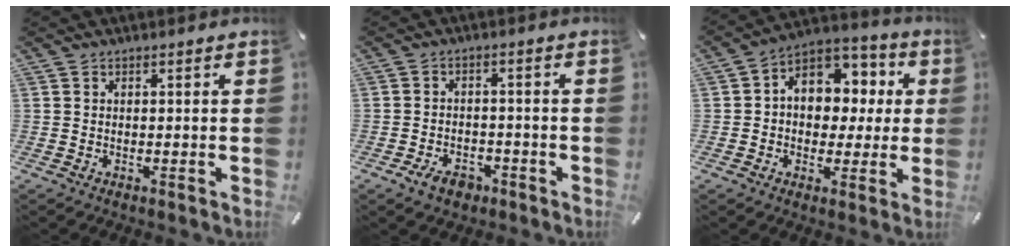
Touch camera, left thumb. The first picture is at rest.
{"total": 5.1, "force": [-3.1, 3.2, 2.4], "torque": [-0.047, 0.014, -0.057]}
{"total": 9.8, "force": [1.5, 8.6, 4.2], "torque": [-0.067, -0.013, 0.032]}